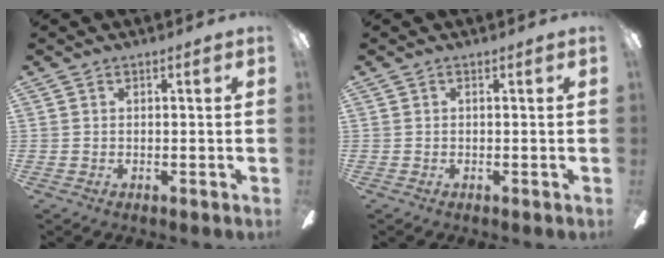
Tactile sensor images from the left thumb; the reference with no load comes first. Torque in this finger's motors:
{"motor_torque": [-0.09, -0.02, 0.00, 0.00, 0.00]}